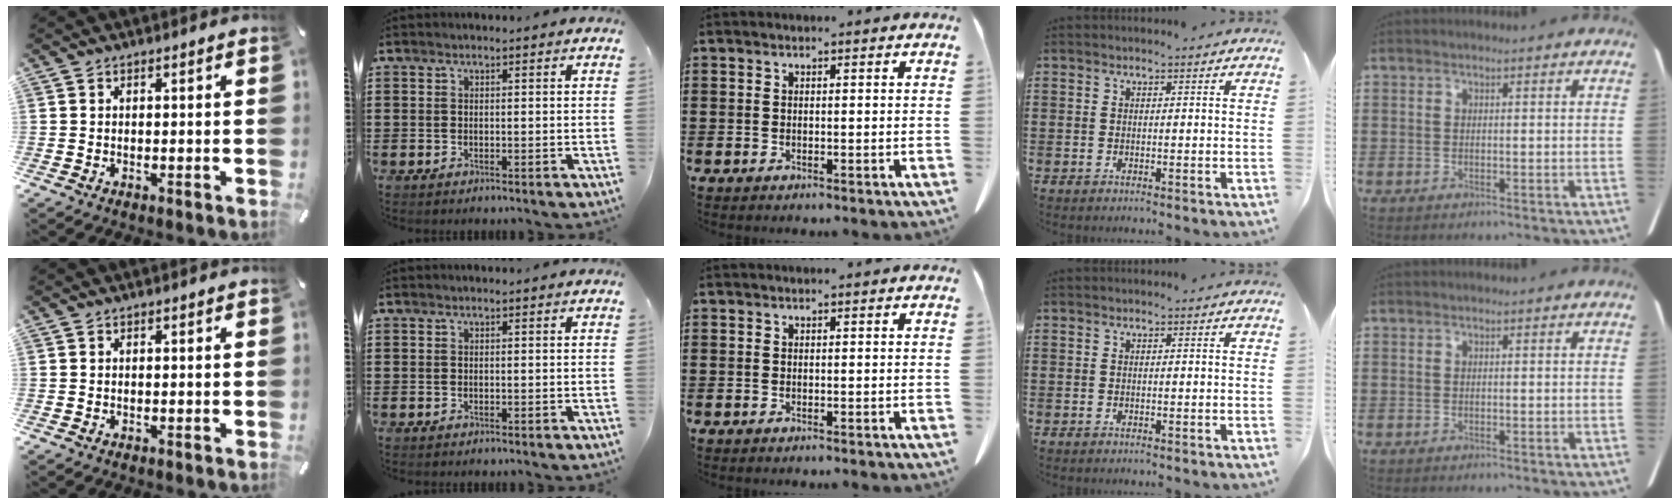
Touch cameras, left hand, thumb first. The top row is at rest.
{}